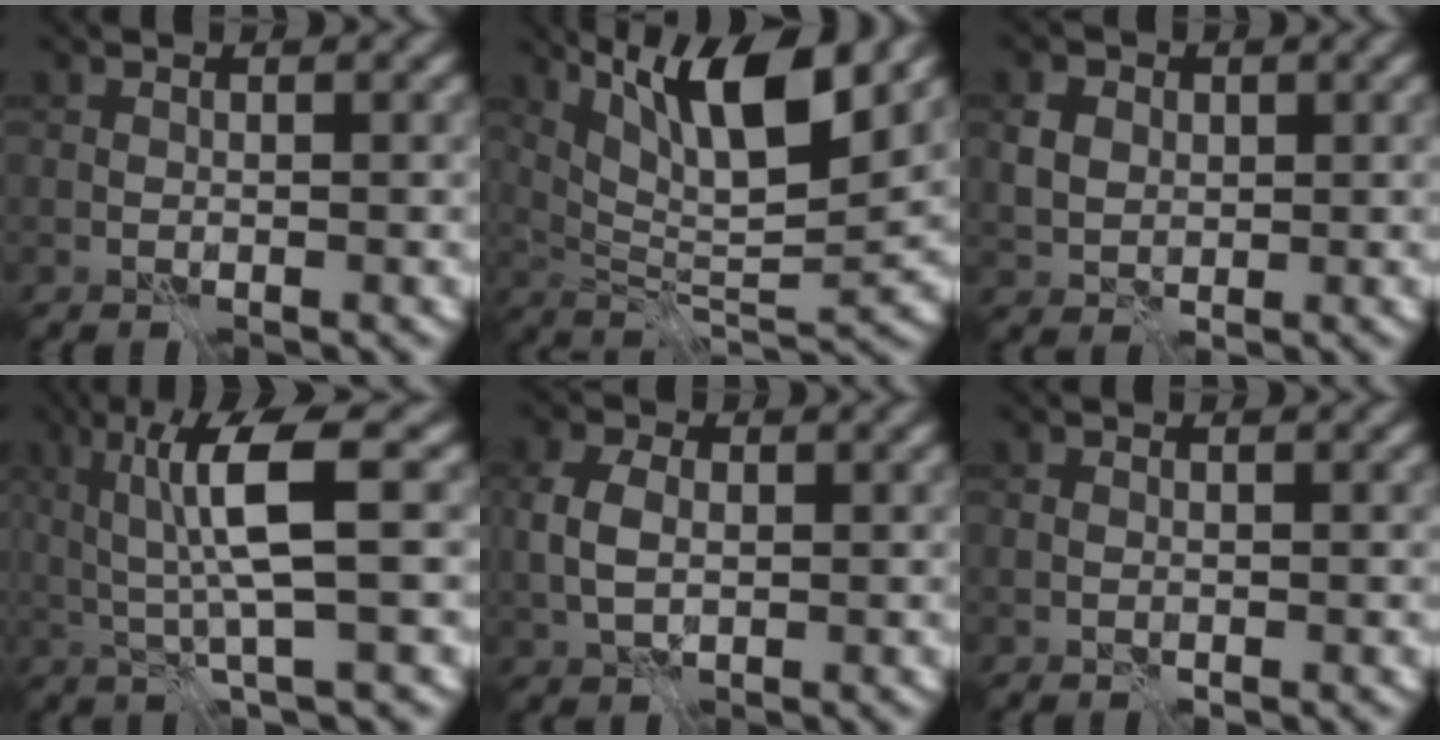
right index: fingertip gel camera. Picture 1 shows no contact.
{"total": 10.5, "force": [5.6, 3.1, 8.3], "torque": [-0.143, 0.002, 0.102]}
{"total": 3.2, "force": [0.8, 2.6, 1.6], "torque": [-0.035, 0.002, 0.016]}
{"total": 6.5, "force": [1.1, 1.0, 6.3], "torque": [-0.132, 0.004, 0.024]}
{"total": 3.7, "force": [0.3, 2.6, 2.6], "torque": [-0.071, 0.002, 0.008]}
{"total": 0.8, "force": [-0.2, 0.6, 0.5], "torque": [-0.009, 0.002, -0.003]}